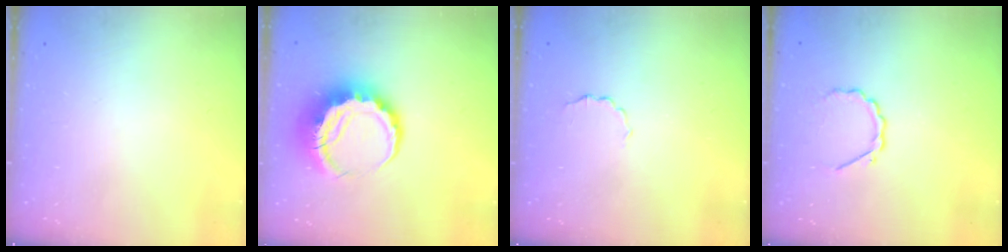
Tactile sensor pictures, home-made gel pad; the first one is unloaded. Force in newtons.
{"total": 8.8, "press": 8.6, "slide": 1.9}
{"total": 2.2, "press": 2.2, "slide": 0.6}
{"total": 3.9, "press": 3.7, "slide": 1.3}